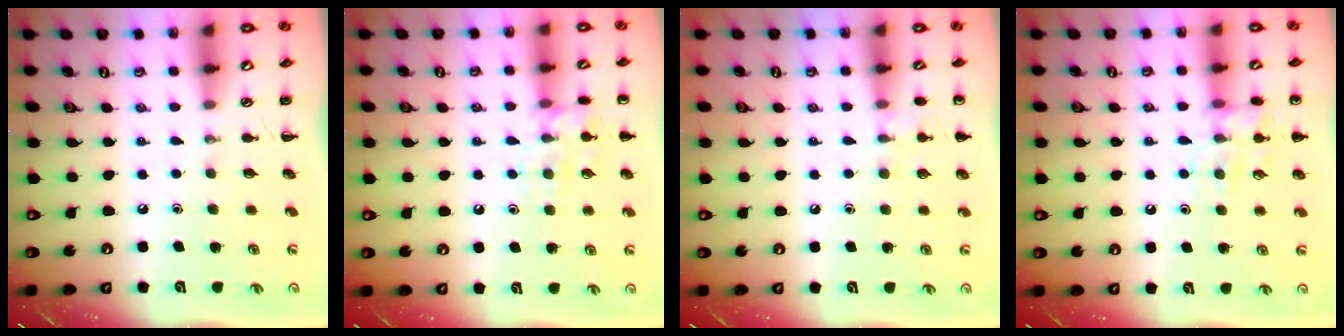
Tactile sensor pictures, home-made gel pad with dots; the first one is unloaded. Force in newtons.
{"total": 10.8, "press": 10.8, "slide": 0.6}
{"total": 6.3, "press": 6.0, "slide": 2.0}
{"total": 11.9, "press": 11.8, "slide": 1.4}